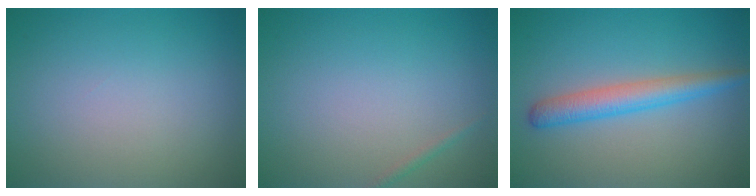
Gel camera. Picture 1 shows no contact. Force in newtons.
{"total": 0.6, "press": 0.6, "slide": 0.0}
{"total": 3.4, "press": 3.4, "slide": 0.1}